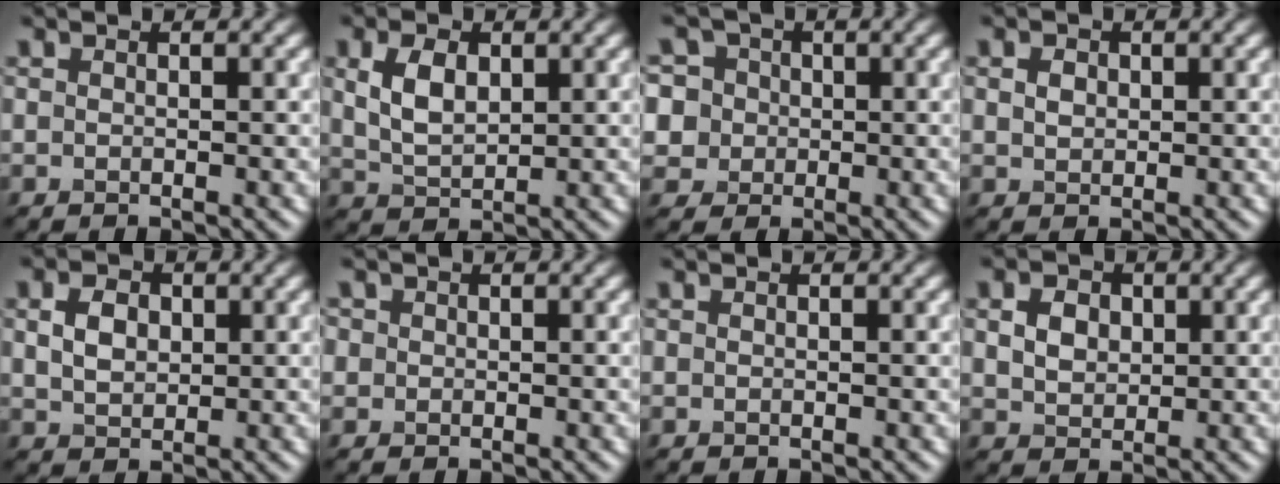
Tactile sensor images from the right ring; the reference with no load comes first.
{"total": 3.9, "force": [1.2, 2.4, 2.8], "torque": [-0.067, 0.003, 0.026]}
{"total": 7.5, "force": [1.9, 6.8, 2.6], "torque": [-0.056, 0.037, 0.007]}
{"total": 1.4, "force": [0.4, 1.1, 0.8], "torque": [-0.014, 0.002, 0.007]}
{"total": 3.0, "force": [0.7, 2.2, 1.9], "torque": [-0.041, 0.003, 0.013]}
{"total": 1.2, "force": [0.3, 1.1, 0.3], "torque": [-0.001, 0.001, -0.004]}
{"total": 0.0}
{"total": 2.8, "force": [0.8, 2.1, 1.6], "torque": [-0.034, 0.000, 0.012]}